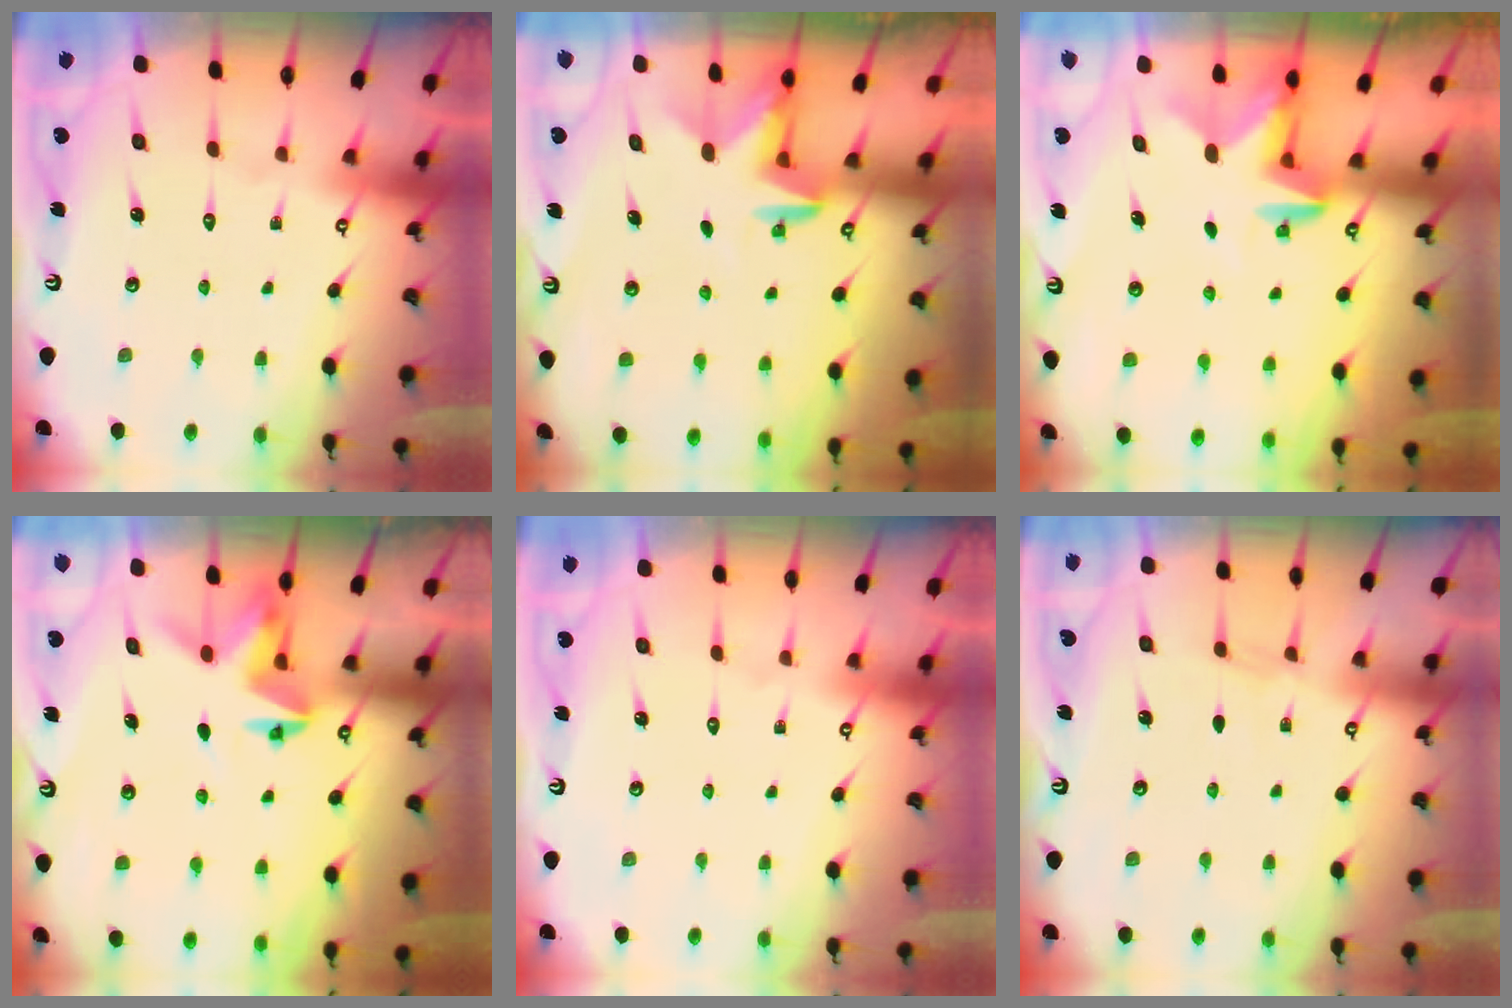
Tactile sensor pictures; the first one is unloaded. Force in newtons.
{"total": 3.1, "press": 3.0, "slide": 0.7}
{"total": 2.9, "press": 2.9, "slide": 0.5}
{"total": 5.9, "press": 5.8, "slide": 0.4}
{"total": 0.0}
{"total": 3.8, "press": 3.8, "slide": 0.4}